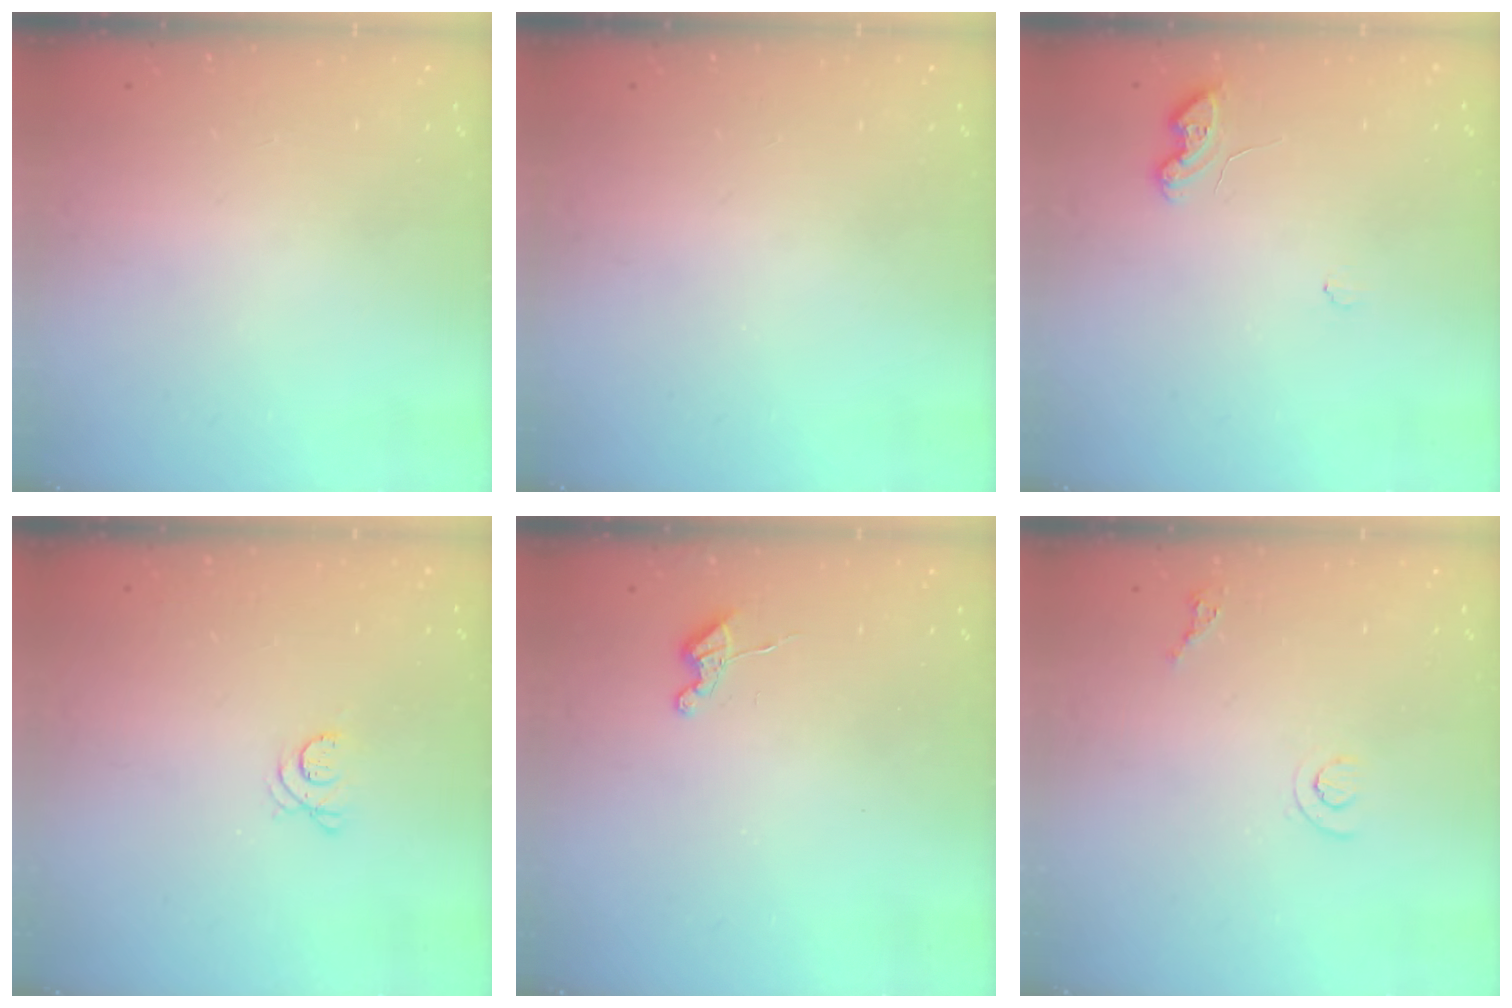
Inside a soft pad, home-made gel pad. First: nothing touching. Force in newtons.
{"total": 0.0}
{"total": 5.3, "press": 5.3, "slide": 0.7}
{"total": 3.5, "press": 3.4, "slide": 0.7}
{"total": 4.2, "press": 4.2, "slide": 0.5}
{"total": 5.8, "press": 5.8, "slide": 0.4}